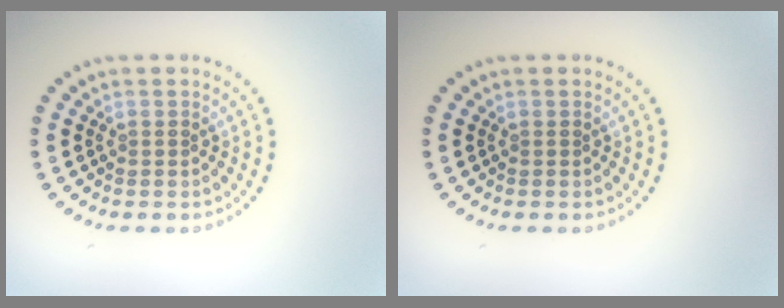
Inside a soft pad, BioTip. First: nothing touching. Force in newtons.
{"total": 0.0}